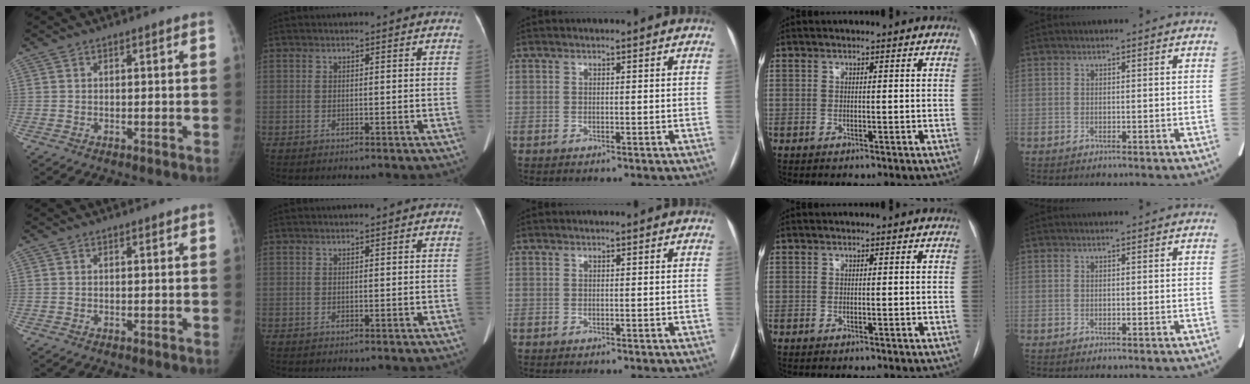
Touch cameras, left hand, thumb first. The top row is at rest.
{}